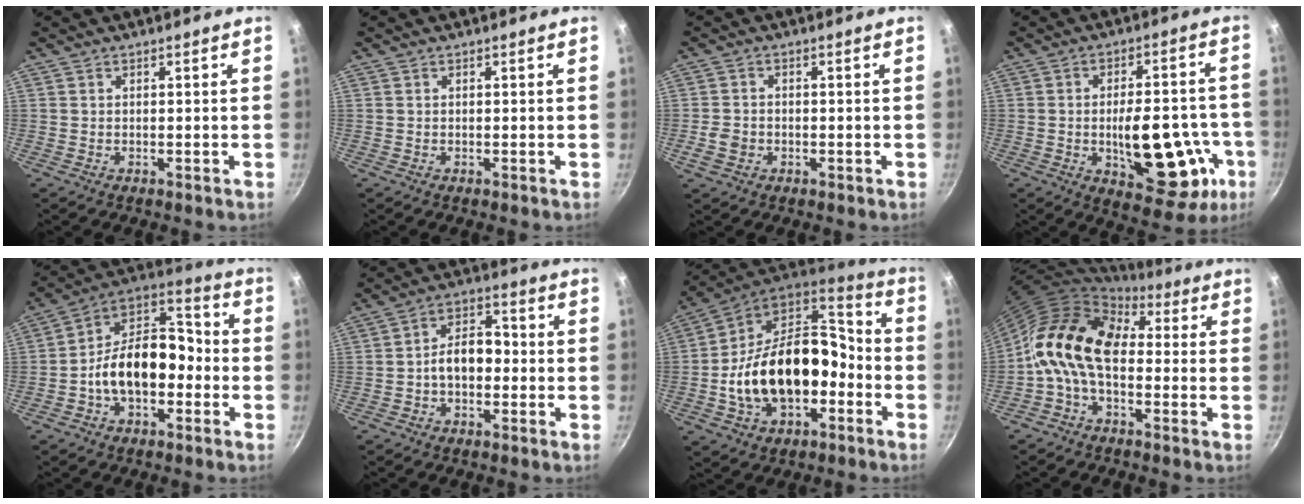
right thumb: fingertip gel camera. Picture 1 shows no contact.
{"total": 0.0}
{"total": 3.7, "force": [-1.1, 3.0, 1.9], "torque": [-0.032, 0.011, -0.020]}
{"total": 20.0, "force": [-5.1, 9.6, 16.8], "torque": [-0.182, 0.017, -0.059]}
{"total": 16.2, "force": [-3.6, 10.3, 11.9], "torque": [-0.155, 0.064, -0.075]}
{"total": 8.0, "force": [-1.3, 5.3, 5.9], "torque": [-0.063, 0.034, -0.032]}
{"total": 23.2, "force": [-5.1, 14.9, 17.1], "torque": [-0.274, 0.068, -0.084]}
{"total": 13.8, "force": [-0.3, 8.9, 10.5], "torque": [-0.169, 0.031, -0.030]}